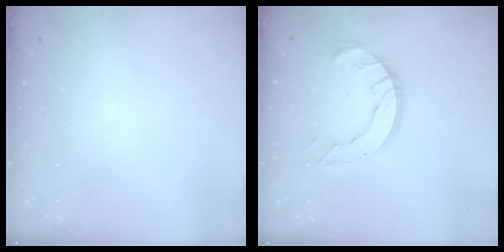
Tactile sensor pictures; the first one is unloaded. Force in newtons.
{"total": 10.6, "press": 10.5, "slide": 0.9}